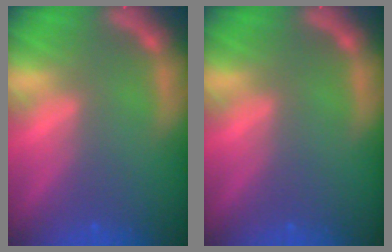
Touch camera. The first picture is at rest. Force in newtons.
{"total": 0.0}